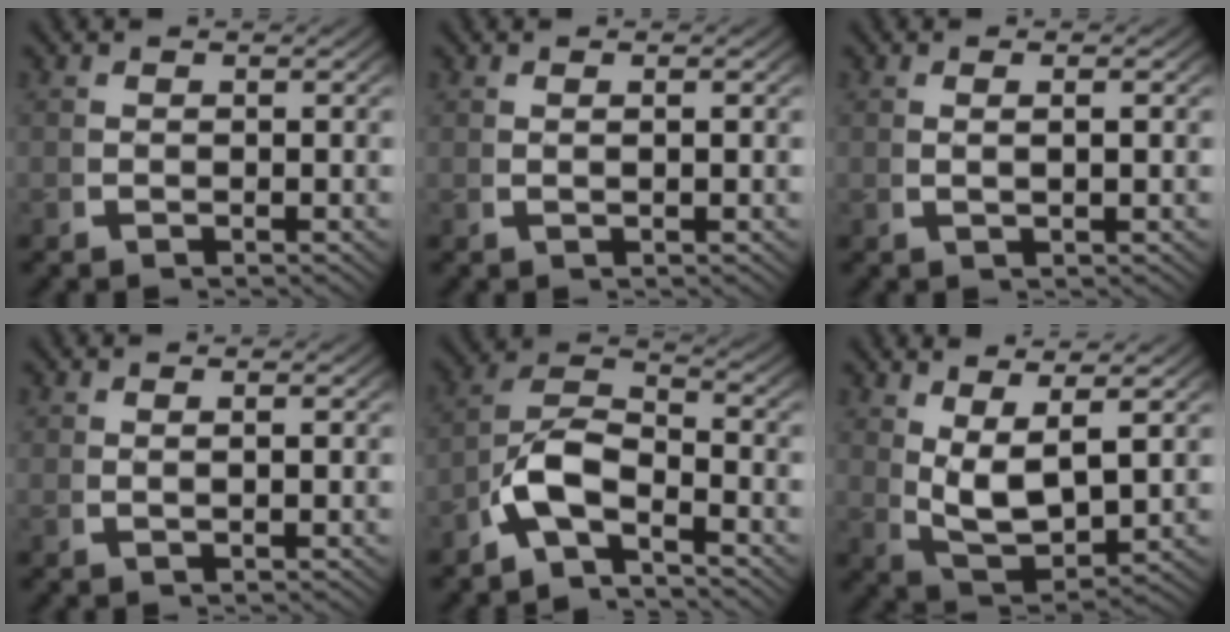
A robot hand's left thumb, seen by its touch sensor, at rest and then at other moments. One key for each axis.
{"total": 0.7, "fx": 0.4, "fy": -0.2, "fz": 0.5, "tx": -0.015, "ty": 0.004, "tz": 0.010}
{"total": 1.1, "fx": 0.4, "fy": -0.1, "fz": 1.0, "tx": -0.023, "ty": 0.004, "tz": 0.011}
{"total": 0.9, "fx": 0.5, "fy": 0.1, "fz": 0.7, "tx": -0.017, "ty": 0.004, "tz": 0.012}
{"total": 8.4, "fx": -1.6, "fy": 5.9, "fz": 5.8, "tx": -0.125, "ty": -0.011, "tz": -0.041}
{"total": 7.2, "fx": 1.4, "fy": 3.9, "fz": 5.9, "tx": -0.133, "ty": -0.021, "tz": 0.039}